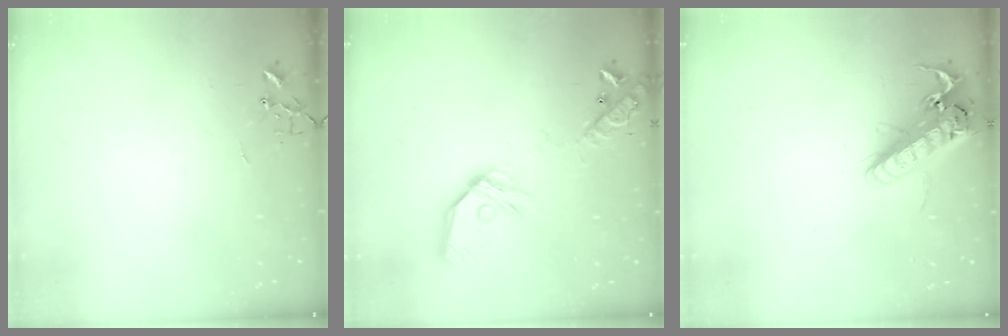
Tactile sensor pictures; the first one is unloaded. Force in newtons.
{"total": 17.7, "press": 17.5, "slide": 2.5}
{"total": 19.1, "press": 18.8, "slide": 3.3}